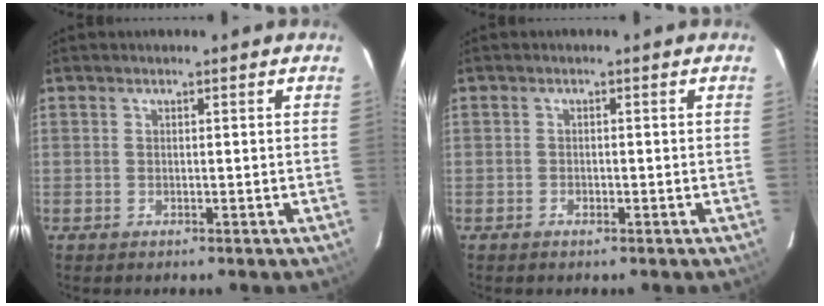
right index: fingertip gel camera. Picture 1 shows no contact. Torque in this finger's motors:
{"motor_torque": [-0.07, 0.01, -0.04, 0.00]}